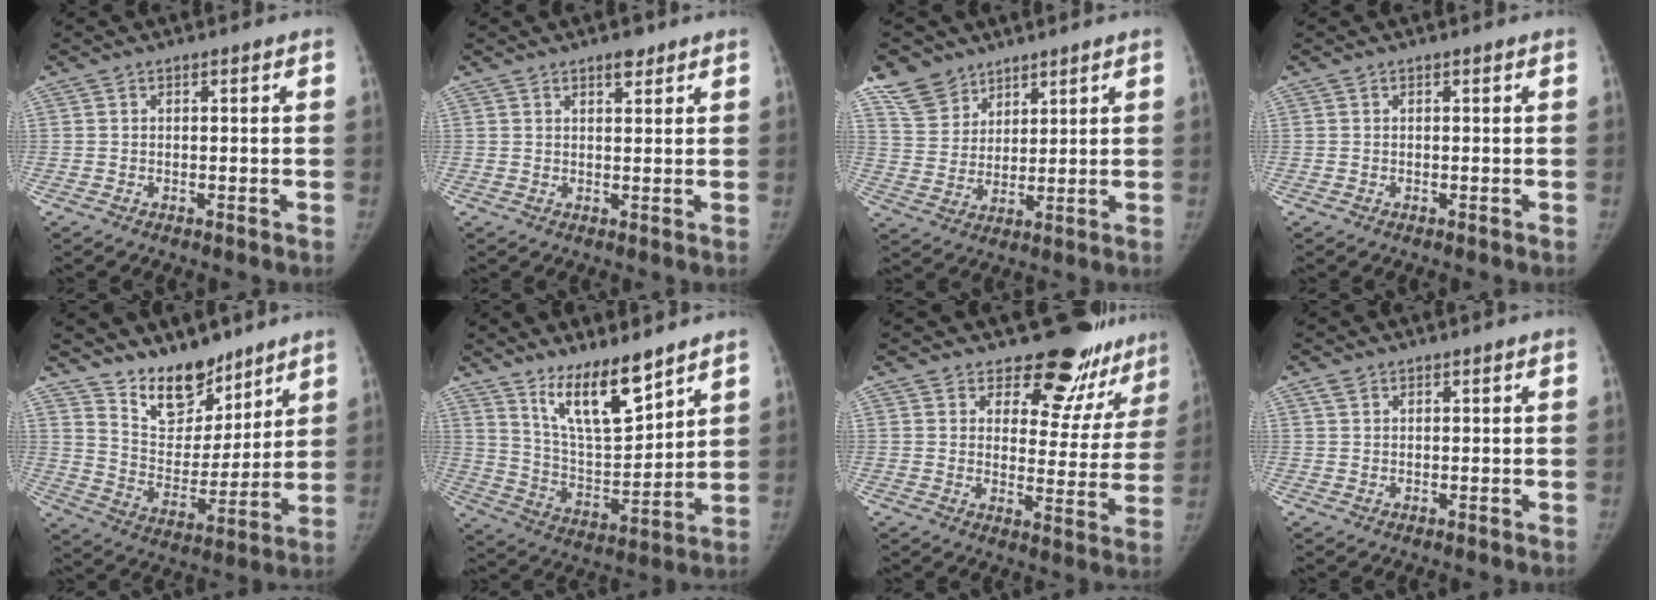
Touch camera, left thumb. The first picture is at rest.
{"total": 2.4, "force": [1.8, 1.0, 1.3], "torque": [-0.015, -0.011, 0.027]}
{"total": 8.2, "force": [6.3, 5.1, 1.3], "torque": [-0.002, -0.037, 0.133]}
{"total": 0.0}
{"total": 13.5, "force": [10.7, 6.5, 5.0], "torque": [-0.041, -0.085, 0.199]}
{"total": 13.4, "force": [9.8, 3.6, 8.4], "torque": [-0.122, -0.076, 0.189]}
{"total": 16.7, "force": [14.8, 6.6, 4.2], "torque": [0.007, -0.118, 0.170]}
{"total": 1.7, "force": [1.3, 0.9, 0.7], "torque": [-0.014, 0.004, 0.026]}